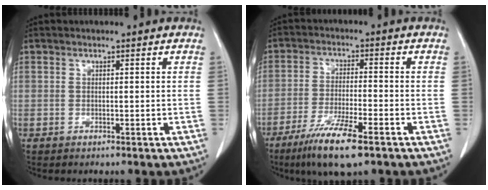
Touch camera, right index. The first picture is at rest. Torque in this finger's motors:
{"motor_torque": [1.05, -0.98, 0.61, 0.16]}